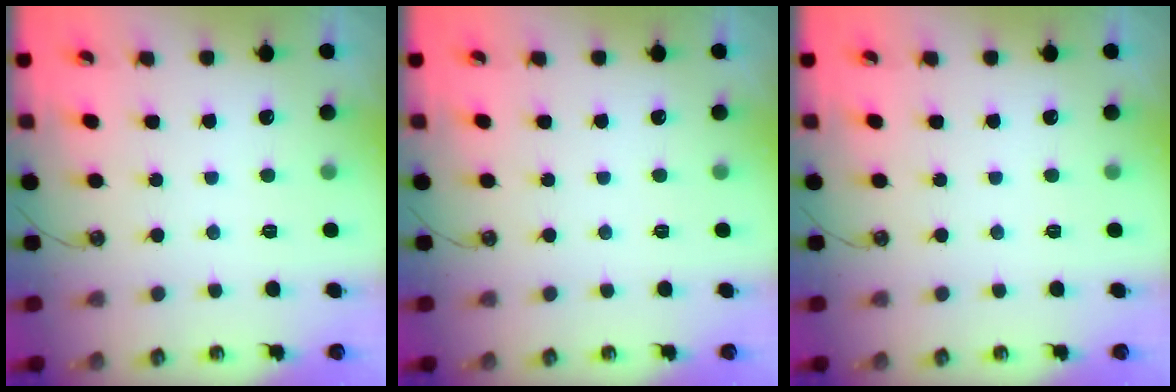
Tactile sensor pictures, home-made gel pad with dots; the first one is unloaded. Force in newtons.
{"total": 0.0}
{"total": 0.0}